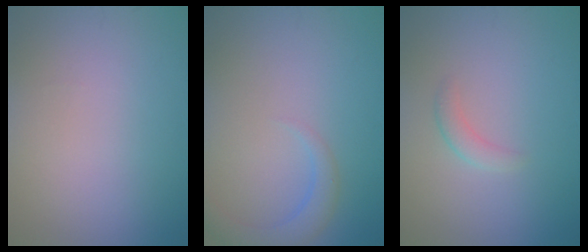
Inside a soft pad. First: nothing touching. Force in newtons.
{"total": 2.4, "press": 2.4, "slide": 0.2}
{"total": 1.3, "press": 1.3, "slide": 0.1}